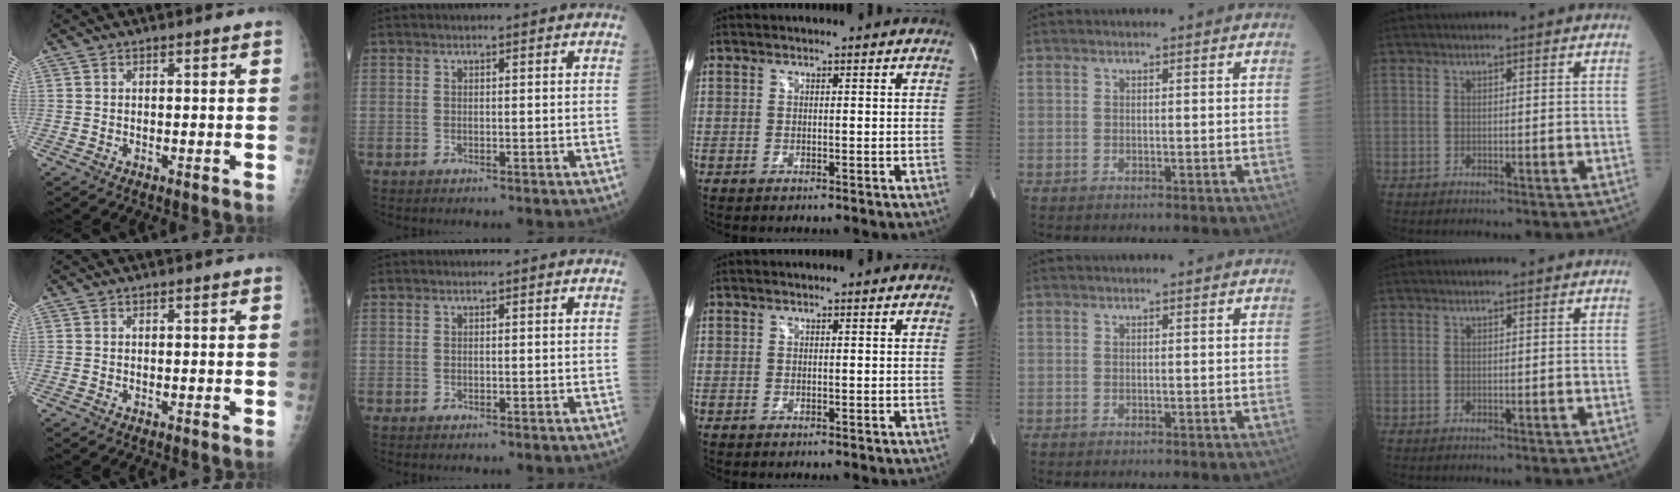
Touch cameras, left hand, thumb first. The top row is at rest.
{}